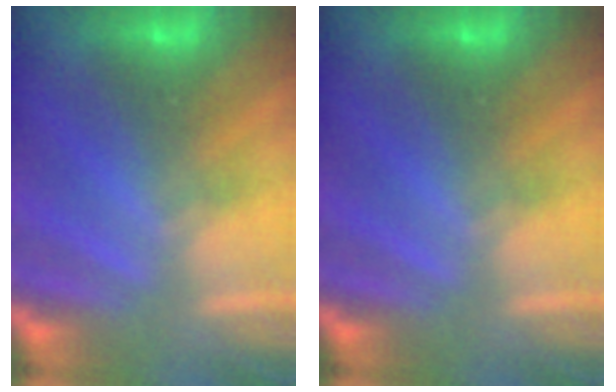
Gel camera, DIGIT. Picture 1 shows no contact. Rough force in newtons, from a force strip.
{"total": 0.0}